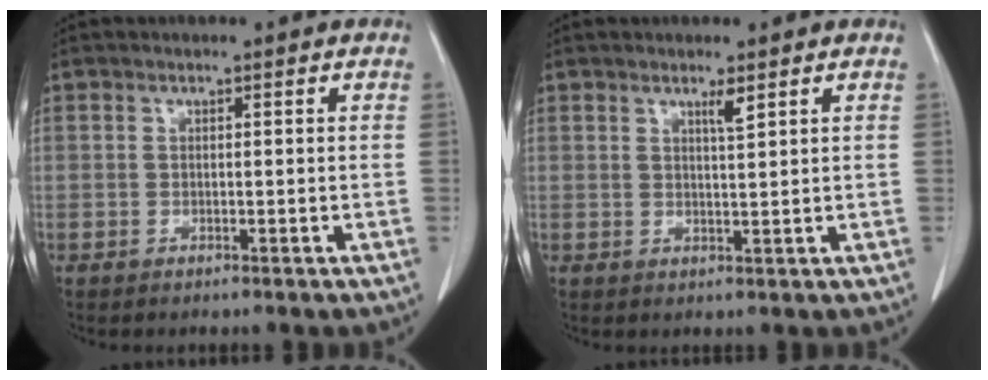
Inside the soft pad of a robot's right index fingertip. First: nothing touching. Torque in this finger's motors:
{"motor_torque": [0.05, 0.07, 0.00, 0.02]}